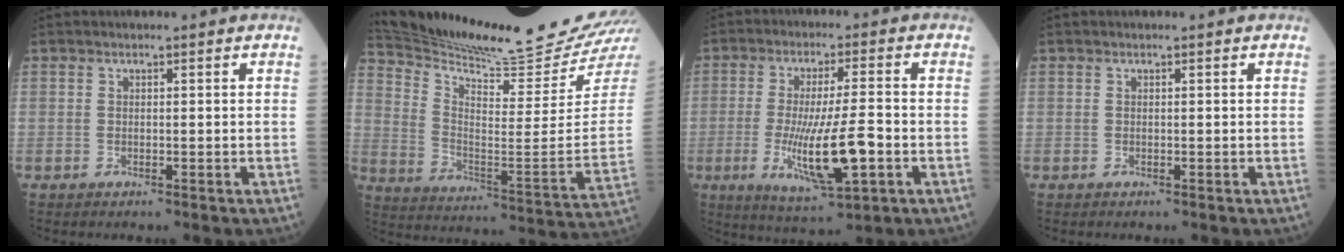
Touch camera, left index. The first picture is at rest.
{"total": 23.2, "force": [21.8, -1.4, 7.9], "torque": [-0.154, -0.111, 0.320]}
{"total": 11.7, "force": [-3.1, 1.5, 11.2], "torque": [-0.209, -0.021, -0.047]}
{"total": 0.0}